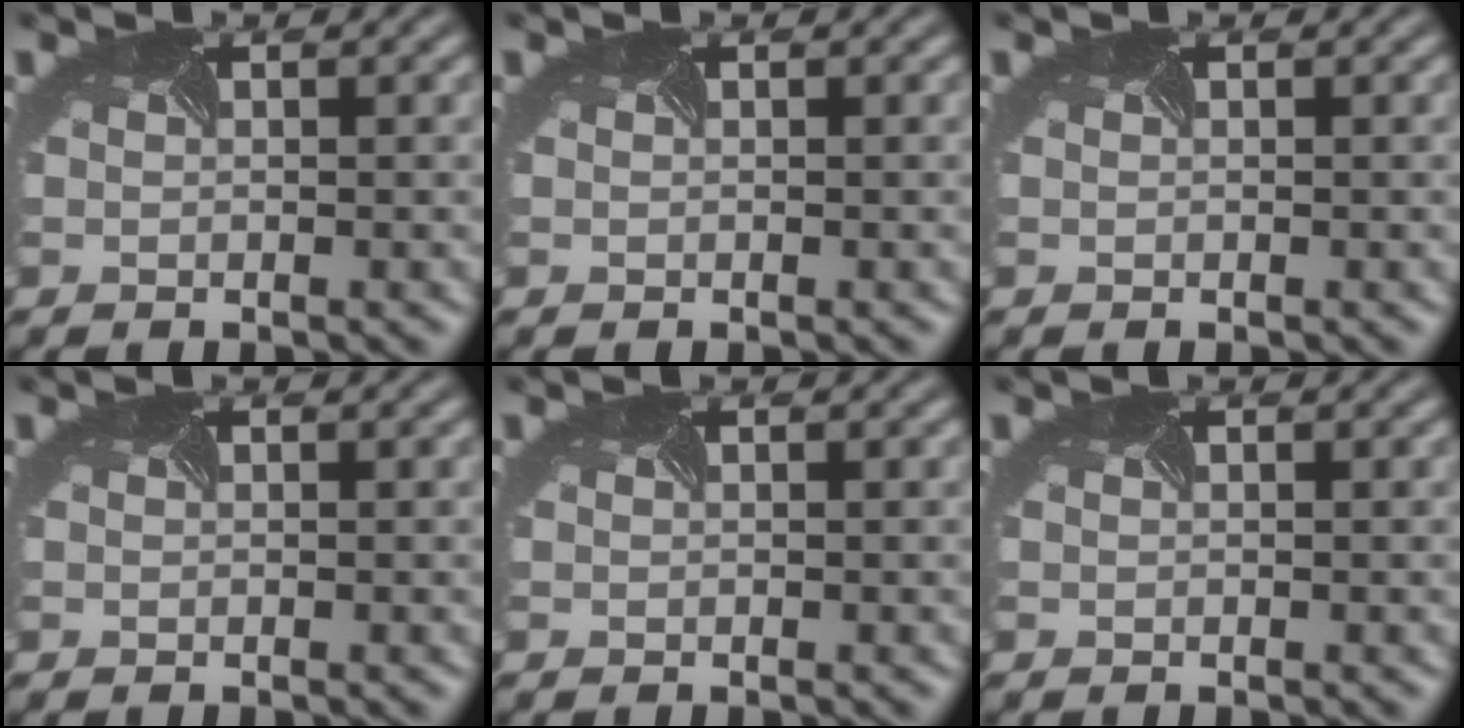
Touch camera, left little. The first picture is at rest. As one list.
[{"total": 0.0}, {"total": 0.0}, {"total": 0.0}, {"total": 0.0}, {"total": 0.0}]